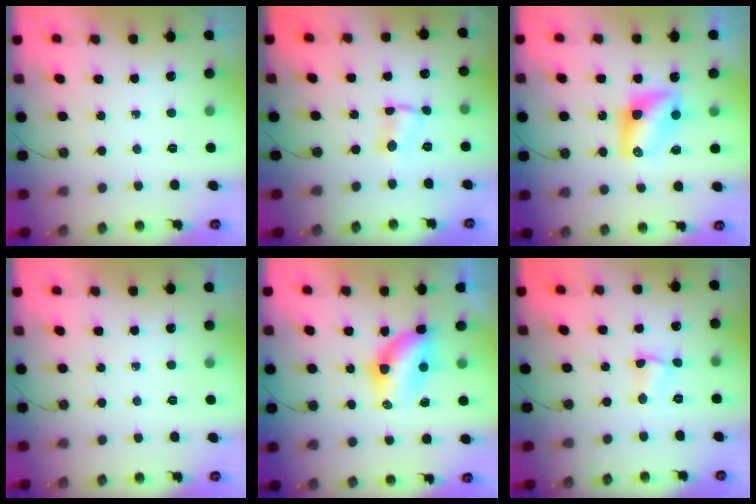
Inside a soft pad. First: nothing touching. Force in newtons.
{"total": 1.5, "press": 1.5, "slide": 0.2}
{"total": 7.9, "press": 7.9, "slide": 0.4}
{"total": 0.0}
{"total": 6.4, "press": 6.4, "slide": 0.4}
{"total": 1.6, "press": 1.5, "slide": 0.5}